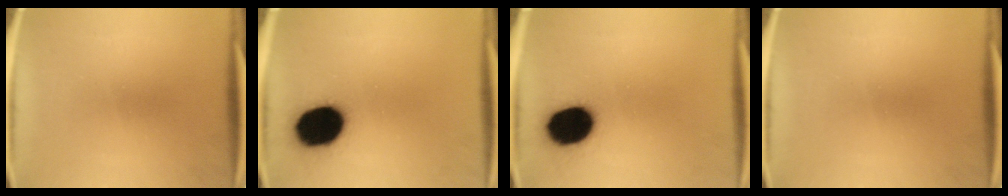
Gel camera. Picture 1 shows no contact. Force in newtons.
{"total": 16.3}
{"total": 14.1}
{"total": 0.0}